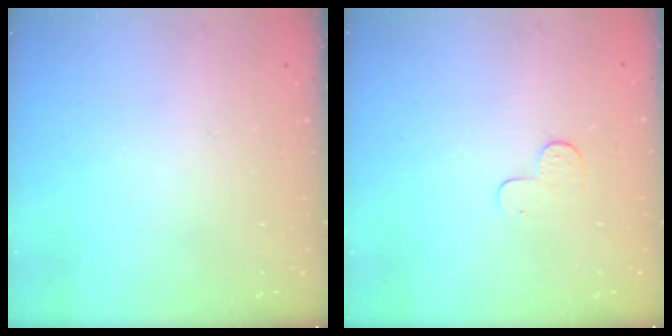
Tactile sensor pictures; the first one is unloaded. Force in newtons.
{"total": 3.1, "press": 3.1, "slide": 0.3}